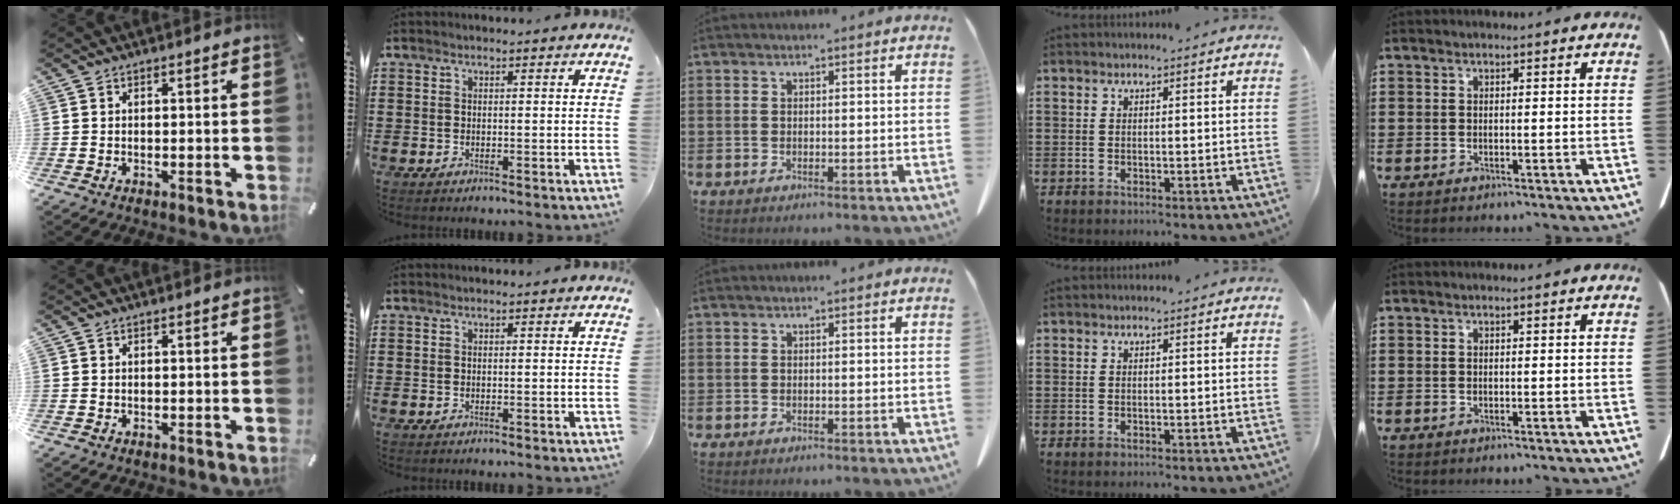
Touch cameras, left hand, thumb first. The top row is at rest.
{}